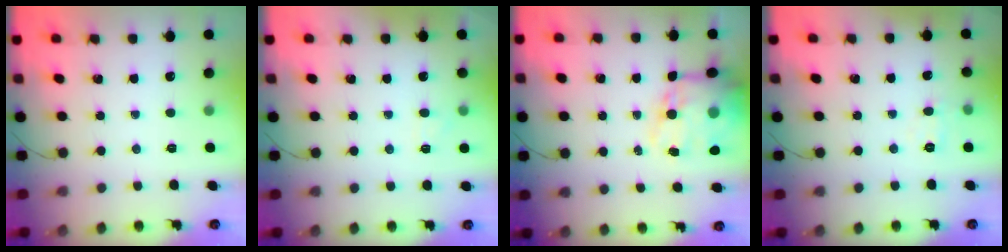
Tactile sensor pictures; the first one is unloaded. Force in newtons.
{"total": 4.5, "press": 4.3, "slide": 1.3}
{"total": 15.9, "press": 15.5, "slide": 3.5}
{"total": 5.4, "press": 5.2, "slide": 1.3}